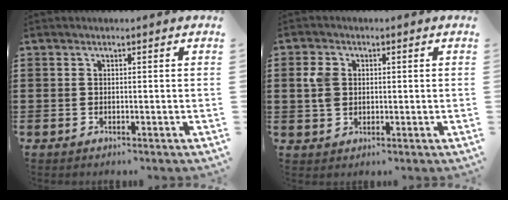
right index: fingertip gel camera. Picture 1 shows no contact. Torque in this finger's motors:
{"motor_torque": [0.09, -0.05, 0.11, 0.04]}